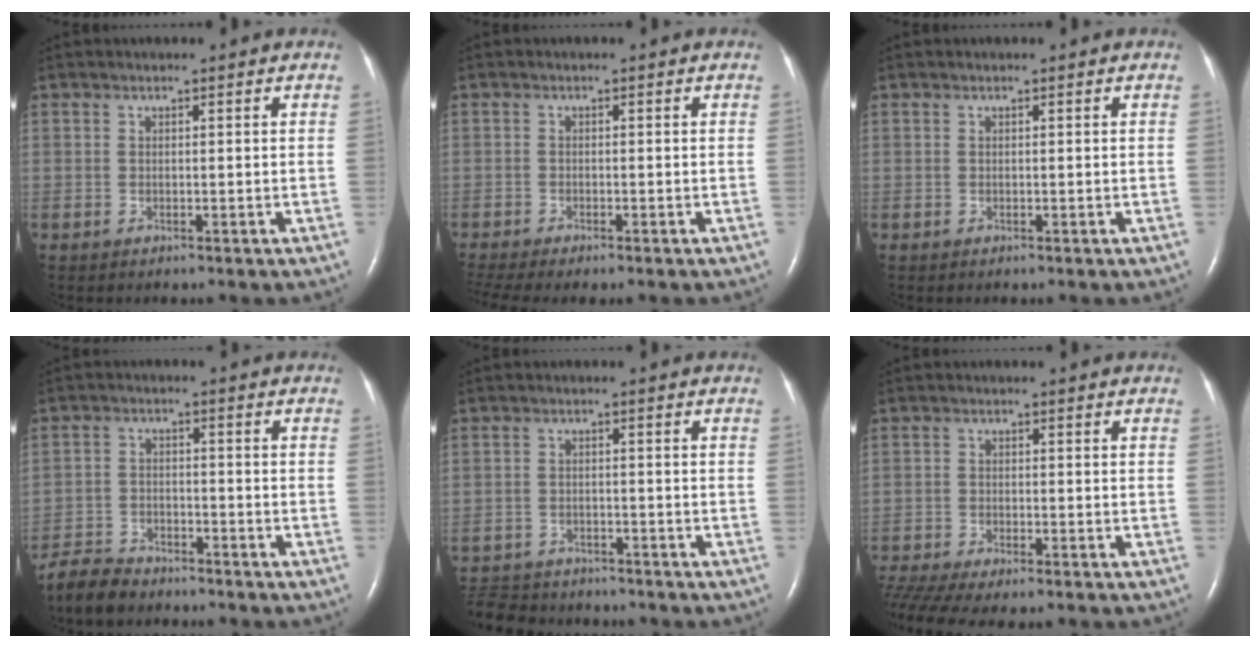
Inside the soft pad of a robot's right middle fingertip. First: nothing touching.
{"total": 5.1, "force": [-4.1, 0.6, 2.9], "torque": [-0.052, -0.006, -0.067]}
{"total": 0.0}
{"total": 5.8, "force": [-5.4, 1.7, 1.0], "torque": [-0.027, -0.015, -0.102]}
{"total": 8.9, "force": [-8.1, 3.0, 2.0], "torque": [-0.046, -0.002, -0.122]}
{"total": 9.3, "force": [-7.8, 1.2, 4.8], "torque": [-0.089, -0.007, -0.126]}